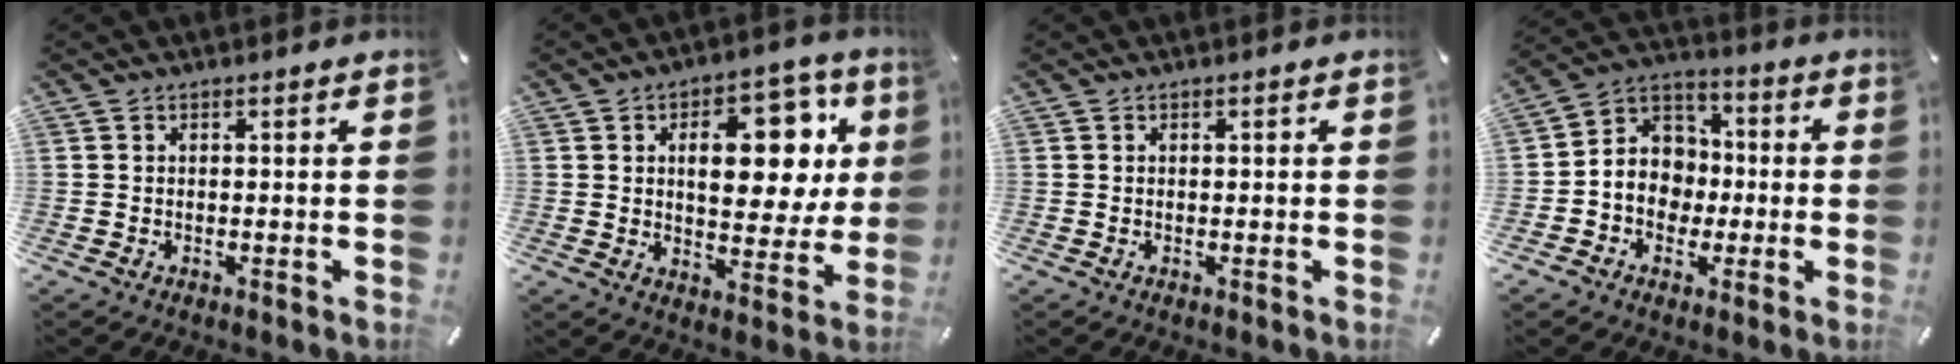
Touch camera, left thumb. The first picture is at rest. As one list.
[{"total": 17.3, "force": [5.3, 10.1, 13.0], "torque": [-0.164, -0.023, 0.086]}, {"total": 0.0}, {"total": 9.1, "force": [-2.1, 8.6, 2.2], "torque": [-0.048, 0.012, -0.040]}]